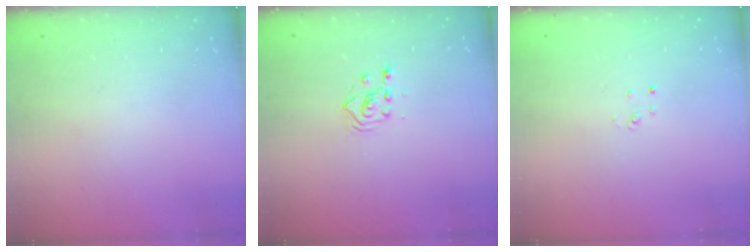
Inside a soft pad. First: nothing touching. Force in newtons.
{"total": 2.3, "press": 2.3, "slide": 0.1}
{"total": 2.0, "press": 2.0, "slide": 0.2}